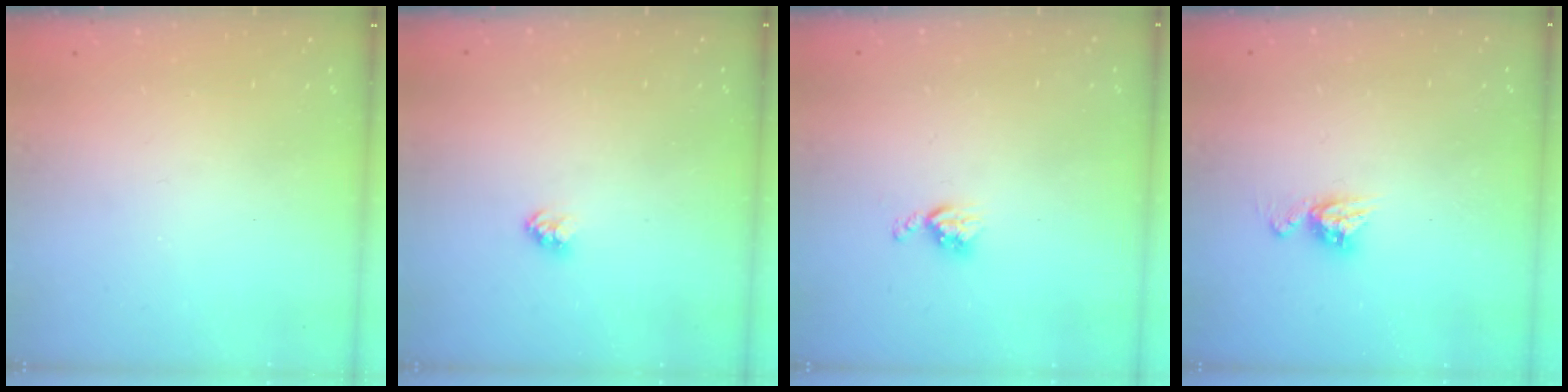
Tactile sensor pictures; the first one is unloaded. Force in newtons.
{"total": 2.4, "press": 2.4, "slide": 0.1}
{"total": 5.1, "press": 5.1, "slide": 0.7}
{"total": 6.8, "press": 6.8, "slide": 0.5}